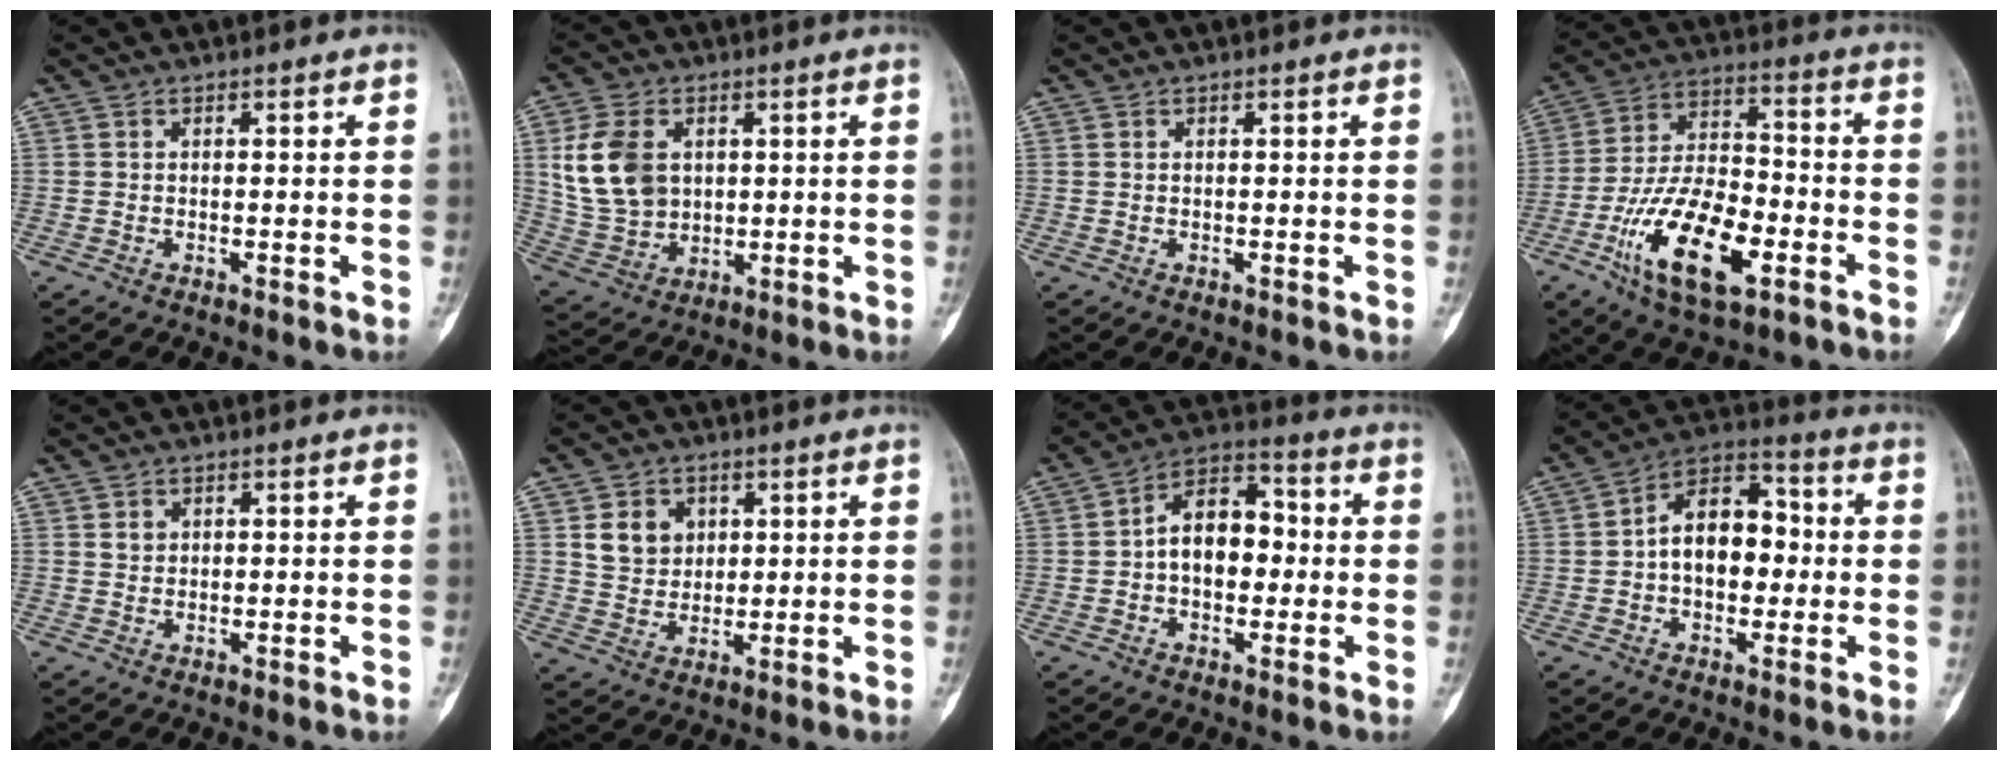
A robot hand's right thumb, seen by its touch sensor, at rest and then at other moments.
{"total": 12.5, "force": [2.8, 9.1, 8.1], "torque": [-0.139, -0.007, 0.065]}
{"total": 0.0}
{"total": 18.9, "force": [-7.8, 8.4, 15.0], "torque": [-0.267, 0.035, -0.135]}
{"total": 1.4, "force": [0.6, 1.2, 0.5], "torque": [-0.002, -0.001, 0.010]}
{"total": 7.0, "force": [2.3, 5.8, 3.1], "torque": [-0.026, -0.011, 0.046]}
{"total": 11.4, "force": [-0.3, 7.5, 8.6], "torque": [-0.106, 0.036, -0.017]}
{"total": 12.5, "force": [-0.2, 8.2, 9.4], "torque": [-0.115, 0.037, -0.016]}